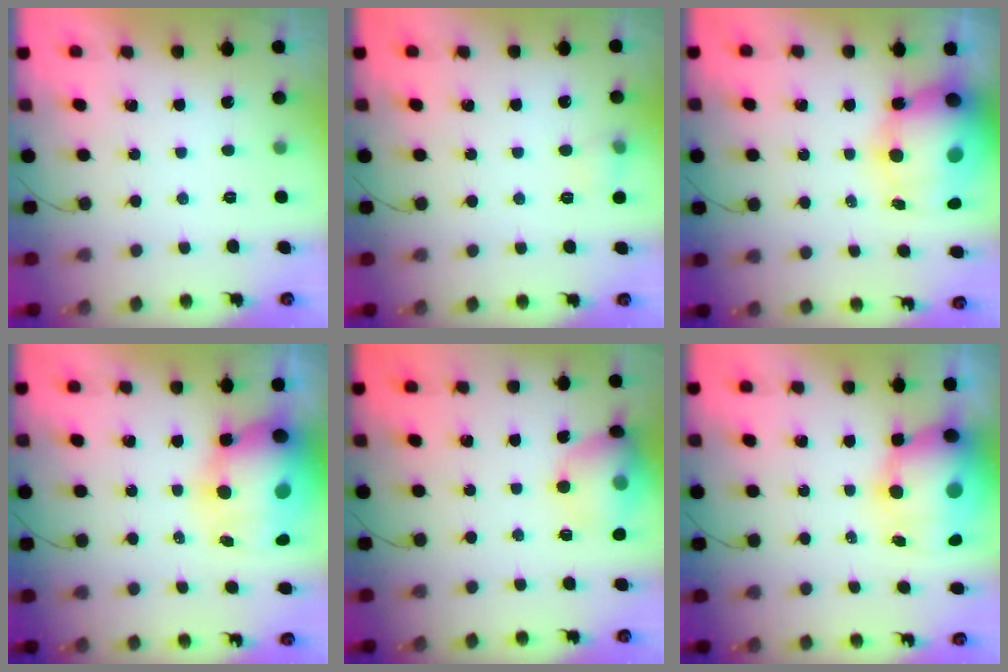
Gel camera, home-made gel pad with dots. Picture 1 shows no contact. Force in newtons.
{"total": 5.5, "press": 5.3, "slide": 1.7}
{"total": 17.1, "press": 16.6, "slide": 4.3}
{"total": 15.8, "press": 15.3, "slide": 3.8}
{"total": 16.2, "press": 14.7, "slide": 6.6}
{"total": 15.3, "press": 14.9, "slide": 3.8}